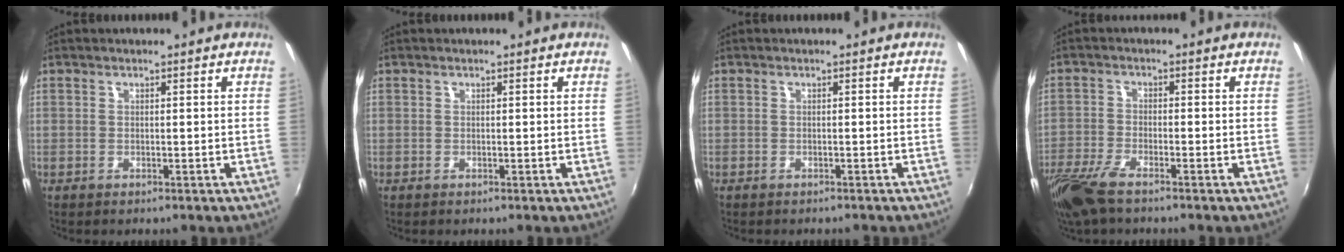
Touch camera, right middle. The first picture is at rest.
{"total": 0.0}
{"total": 1.6, "force": [-1.5, 0.5, 0.4], "torque": [-0.013, -0.010, -0.020]}
{"total": 8.6, "force": [-6.5, 2.2, 5.3], "torque": [-0.132, -0.030, -0.130]}